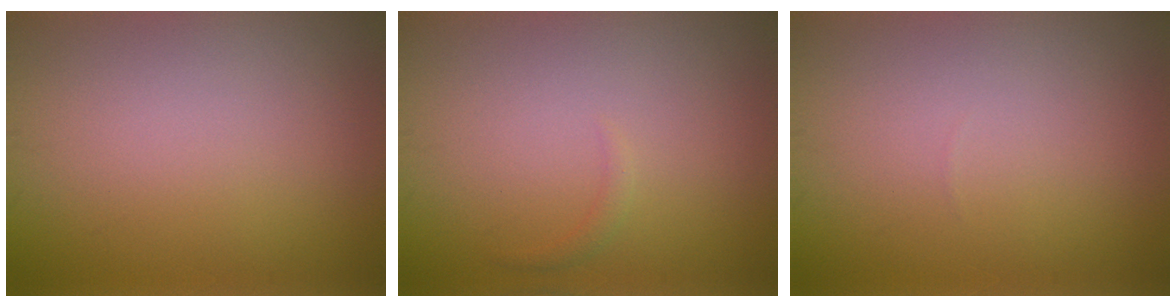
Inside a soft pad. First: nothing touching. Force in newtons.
{"total": 0.7, "press": 0.7, "slide": 0.1}
{"total": 0.0}